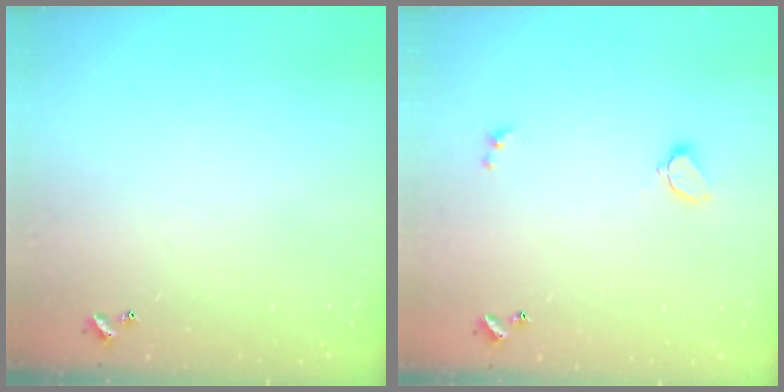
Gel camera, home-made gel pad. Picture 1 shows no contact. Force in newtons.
{"total": 1.7, "press": 1.6, "slide": 0.5}